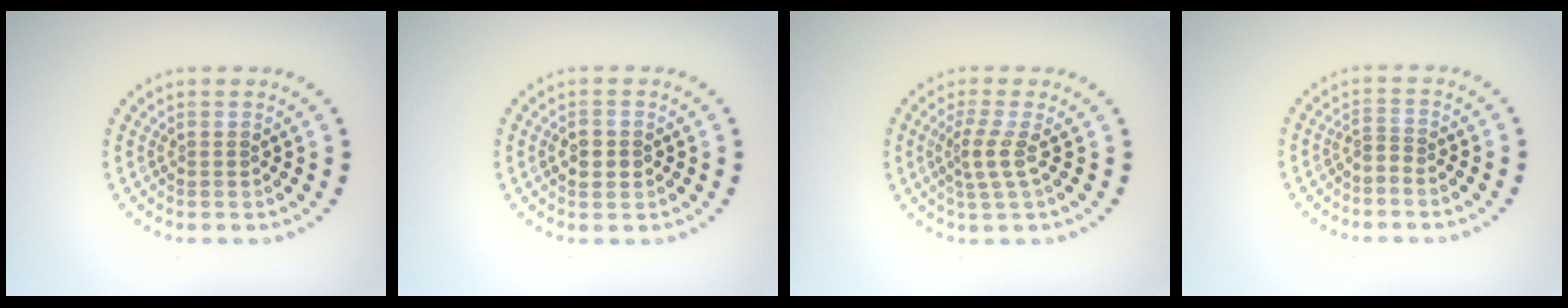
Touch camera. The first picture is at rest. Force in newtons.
{"total": 2.3, "press": 2.3, "slide": 0.1}
{"total": 2.2, "press": 1.6, "slide": 1.6}
{"total": 1.0, "press": 0.4, "slide": 1.0}